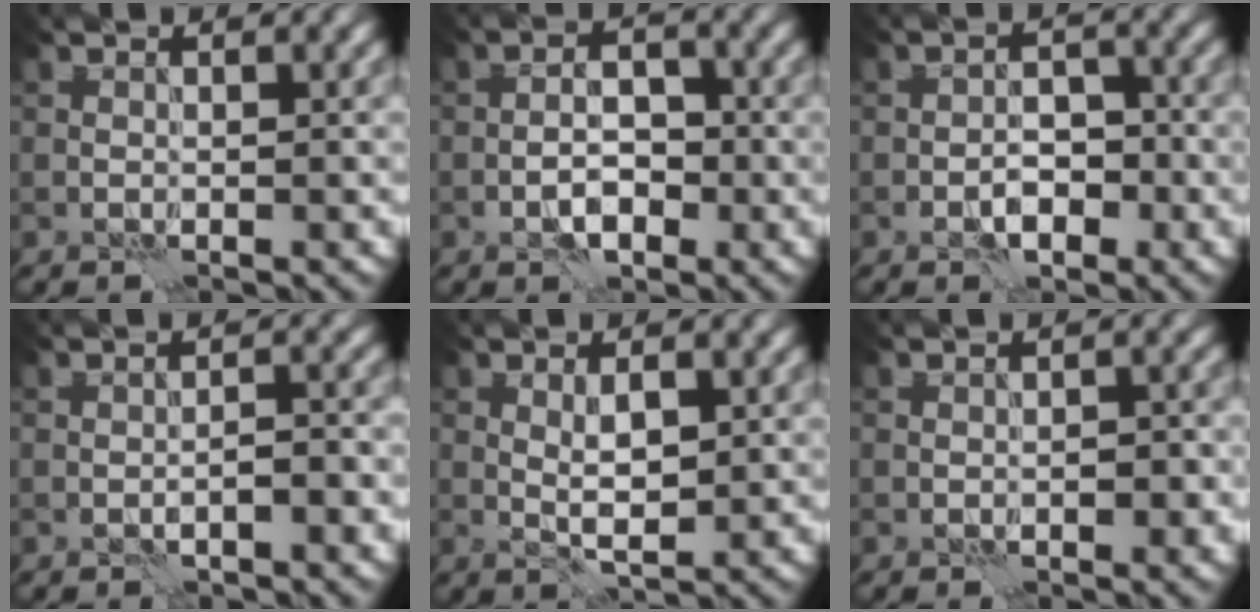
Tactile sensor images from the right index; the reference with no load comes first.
{"total": 3.4, "force": [-1.5, 1.7, 2.5], "torque": [-0.039, 0.008, -0.030]}
{"total": 3.1, "force": [-1.5, 1.6, 2.2], "torque": [-0.028, 0.006, -0.027]}
{"total": 1.9, "force": [-1.0, 0.4, 1.6], "torque": [-0.021, 0.011, -0.017]}
{"total": 2.6, "force": [0.5, 0.9, 2.3], "torque": [-0.046, -0.004, 0.011]}
{"total": 1.7, "force": [-0.6, 0.7, 1.5], "torque": [-0.019, 0.005, -0.010]}